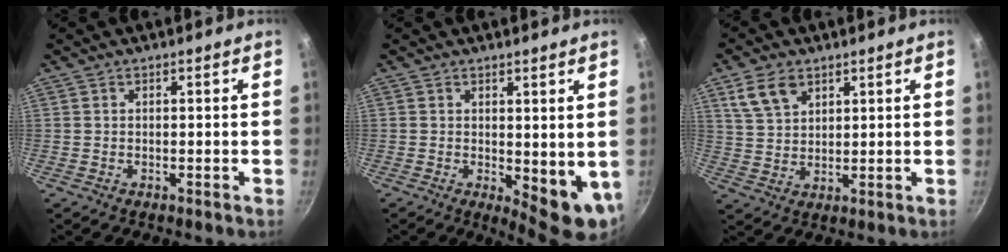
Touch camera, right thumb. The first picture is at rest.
{"total": 7.8, "force": [0.8, 3.4, 6.9], "torque": [-0.074, -0.017, 0.019]}
{"total": 7.1, "force": [3.9, 4.5, 3.9], "torque": [-0.059, -0.009, 0.081]}